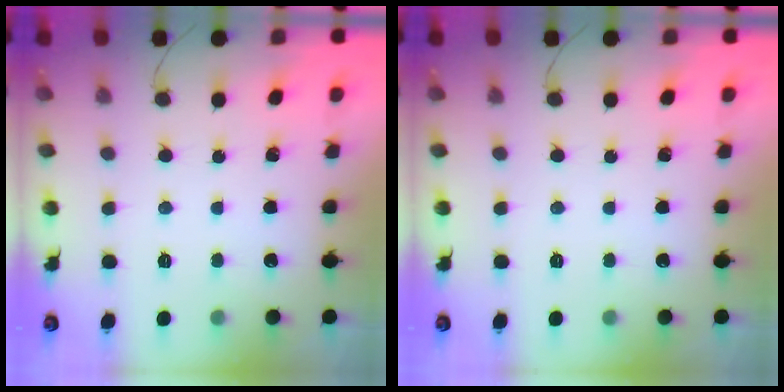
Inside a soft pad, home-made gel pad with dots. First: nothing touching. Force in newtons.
{"total": 0.0}